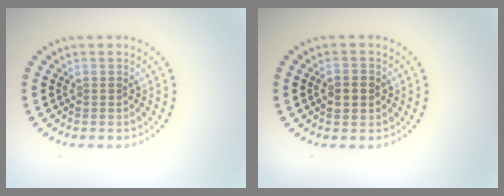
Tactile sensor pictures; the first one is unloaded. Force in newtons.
{"total": 2.2, "press": 2.2, "slide": 0.3}